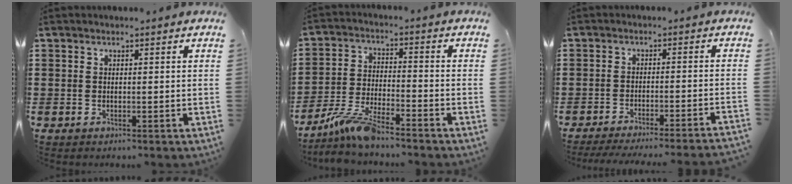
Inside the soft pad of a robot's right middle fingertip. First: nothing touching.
{"total": 7.4, "force": [-6.2, 0.7, 3.9], "torque": [-0.092, -0.010, -0.120]}
{"total": 3.3, "force": [-3.0, -0.6, 1.1], "torque": [-0.019, -0.005, -0.061]}